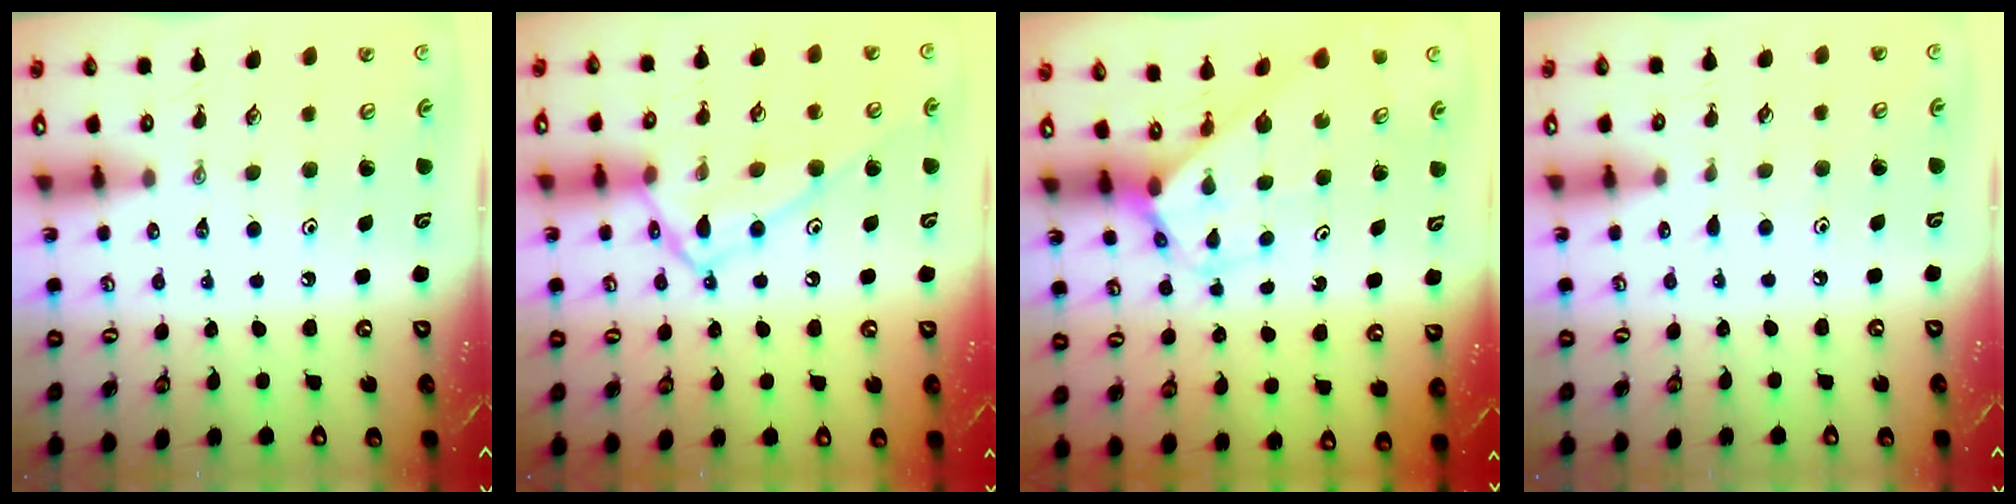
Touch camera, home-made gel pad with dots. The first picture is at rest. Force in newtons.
{"total": 14.7, "press": 14.6, "slide": 1.2}
{"total": 2.6, "press": 2.6, "slide": 0.2}
{"total": 2.9, "press": 2.9, "slide": 0.4}